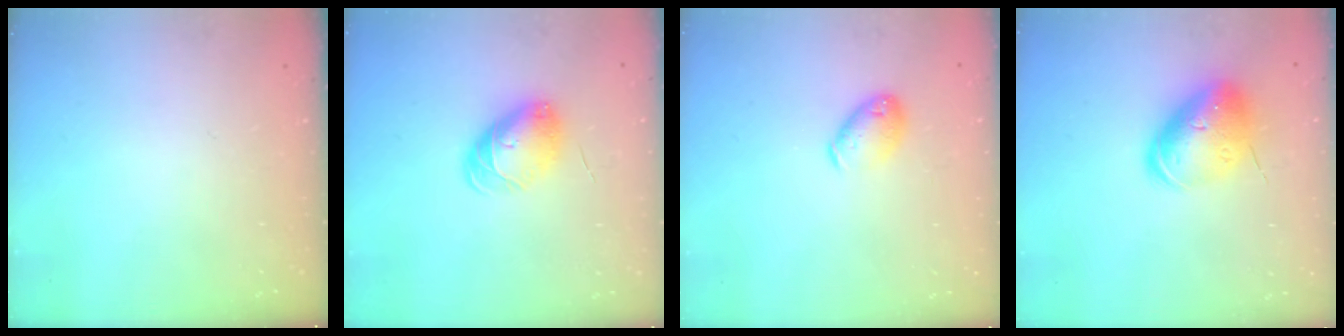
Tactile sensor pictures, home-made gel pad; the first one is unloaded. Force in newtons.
{"total": 7.3, "press": 7.2, "slide": 0.4}
{"total": 8.0, "press": 7.9, "slide": 0.8}
{"total": 13.9, "press": 13.6, "slide": 2.6}